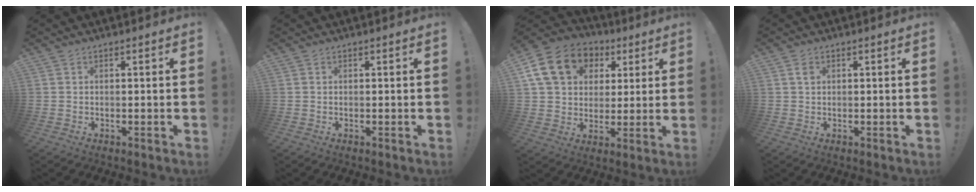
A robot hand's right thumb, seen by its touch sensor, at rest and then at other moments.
{"total": 0.0}
{"total": 18.1, "force": [6.6, 14.1, 9.2], "torque": [-0.133, -0.016, 0.136]}
{"total": 1.9, "force": [0.6, 1.7, 0.6], "torque": [0.005, -0.005, 0.007]}